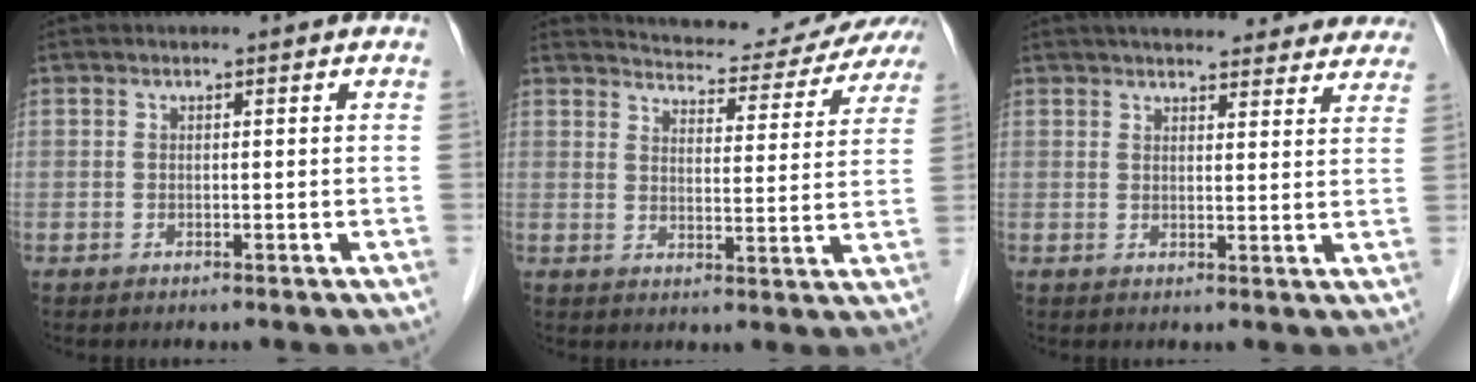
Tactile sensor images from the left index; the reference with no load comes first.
{"total": 13.6, "force": [13.2, 2.0, 2.6], "torque": [-0.032, -0.018, 0.154]}
{"total": 20.6, "force": [18.6, 4.9, 7.2], "torque": [-0.085, 0.010, 0.220]}